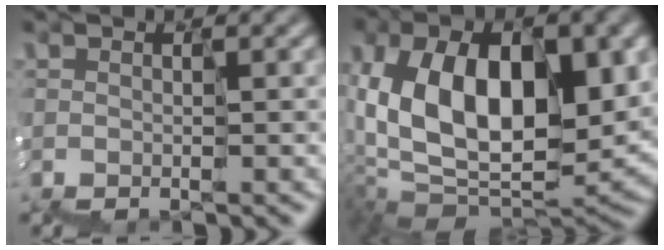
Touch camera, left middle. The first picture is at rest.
{"total": 8.7, "force": [1.6, 5.4, 6.7], "torque": [-0.123, -0.008, 0.042]}